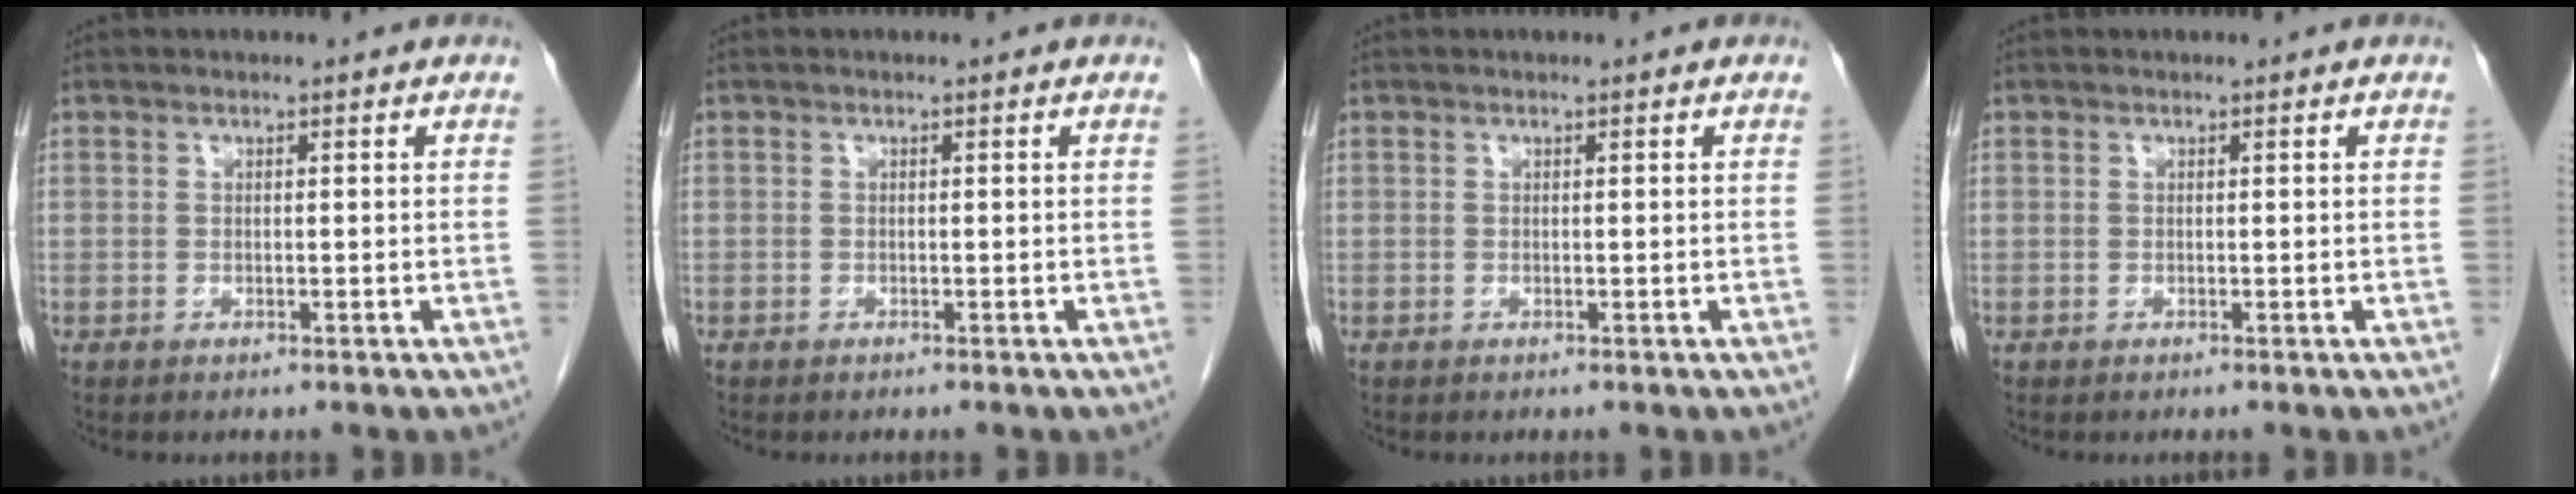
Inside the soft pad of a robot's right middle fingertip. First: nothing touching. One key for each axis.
{"total": 0.0}
{"total": 0.0}
{"total": 0.0}